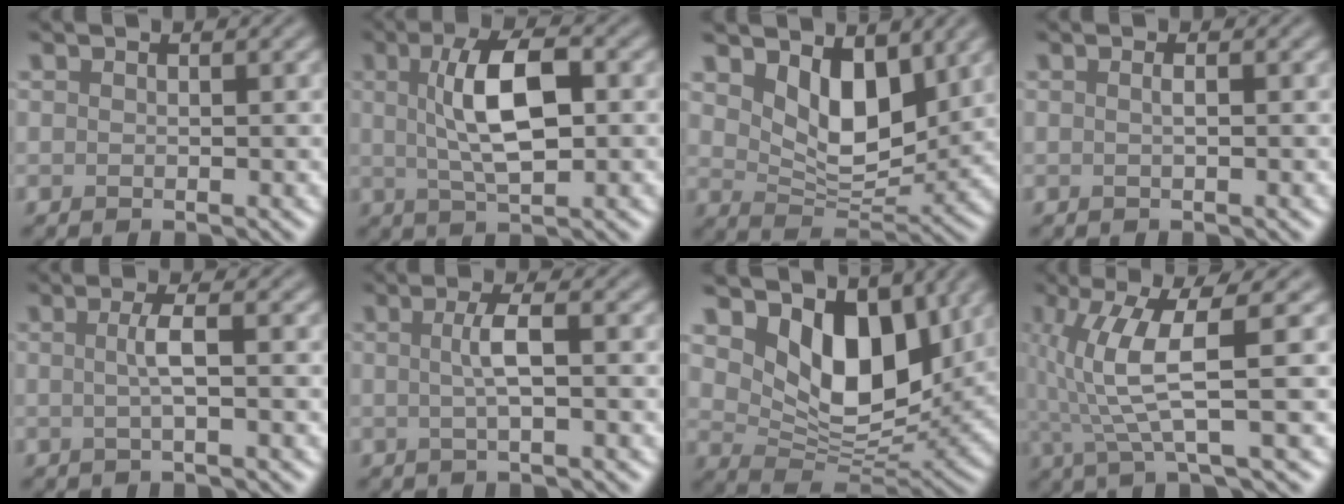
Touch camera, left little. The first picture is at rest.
{"total": 6.5, "force": [0.9, 2.4, 6.0], "torque": [-0.111, 0.010, 0.015]}
{"total": 5.8, "force": [2.6, 3.3, 4.0], "torque": [-0.080, -0.018, 0.043]}
{"total": 0.8, "force": [0.1, 0.2, 0.8], "torque": [-0.012, 0.002, -0.001]}
{"total": 2.2, "force": [0.0, 0.4, 2.2], "torque": [-0.042, 0.002, -0.002]}
{"total": 2.5, "force": [0.1, 0.5, 2.5], "torque": [-0.047, 0.005, -0.001]}
{"total": 8.8, "force": [3.4, 5.3, 6.1], "torque": [-0.104, -0.017, 0.055]}
{"total": 6.6, "force": [0.6, 1.2, 6.4], "torque": [-0.126, 0.007, 0.013]}